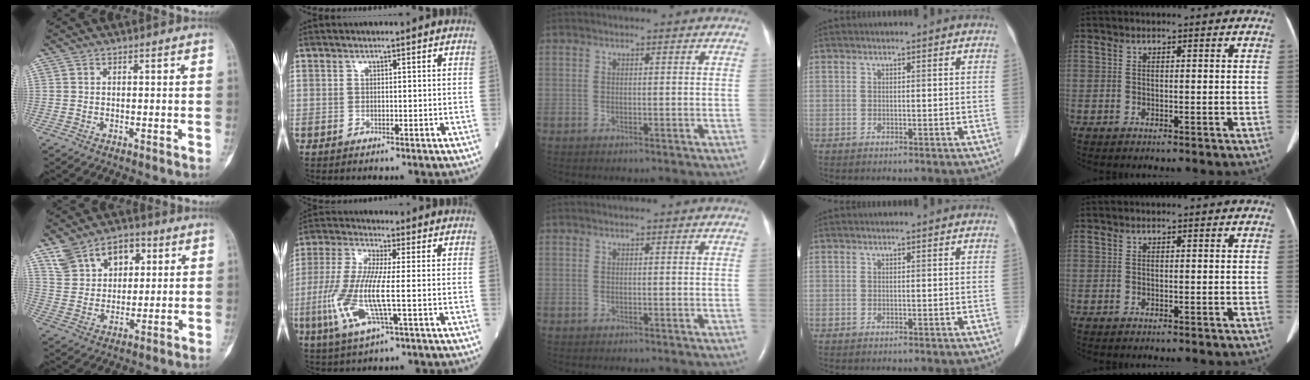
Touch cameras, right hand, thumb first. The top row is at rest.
{"thumb": {"total": 12.0, "force": [5.9, 8.3, 6.4], "torque": [-0.072, -0.007, 0.110]}, "index": {"total": 11.3, "force": [-2.2, 1.6, 10.9], "torque": [-0.248, -0.010, -0.046]}}